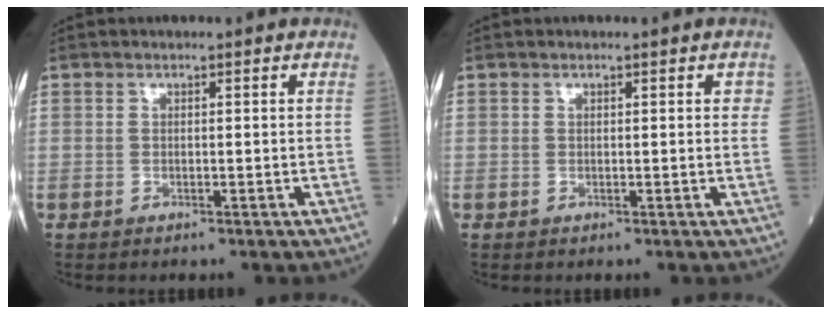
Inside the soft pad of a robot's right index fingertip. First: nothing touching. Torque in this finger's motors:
{"motor_torque": [0.27, -0.10, 0.16, 0.02]}